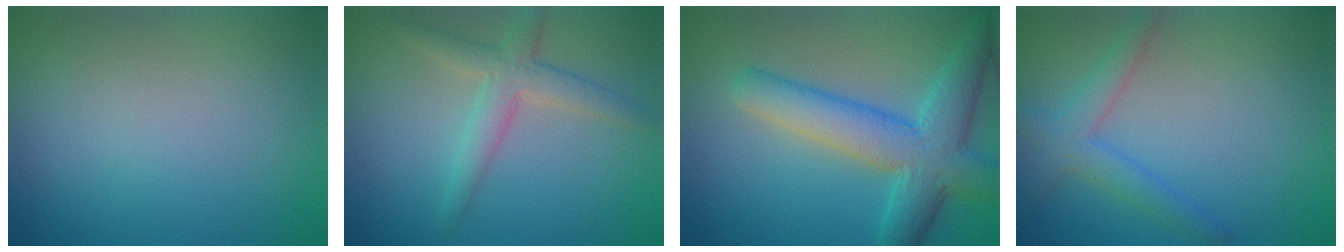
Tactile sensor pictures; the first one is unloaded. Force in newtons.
{"total": 3.3, "press": 3.3, "slide": 0.2}
{"total": 7.1, "press": 7.1, "slide": 0.1}
{"total": 3.1, "press": 3.1, "slide": 0.1}